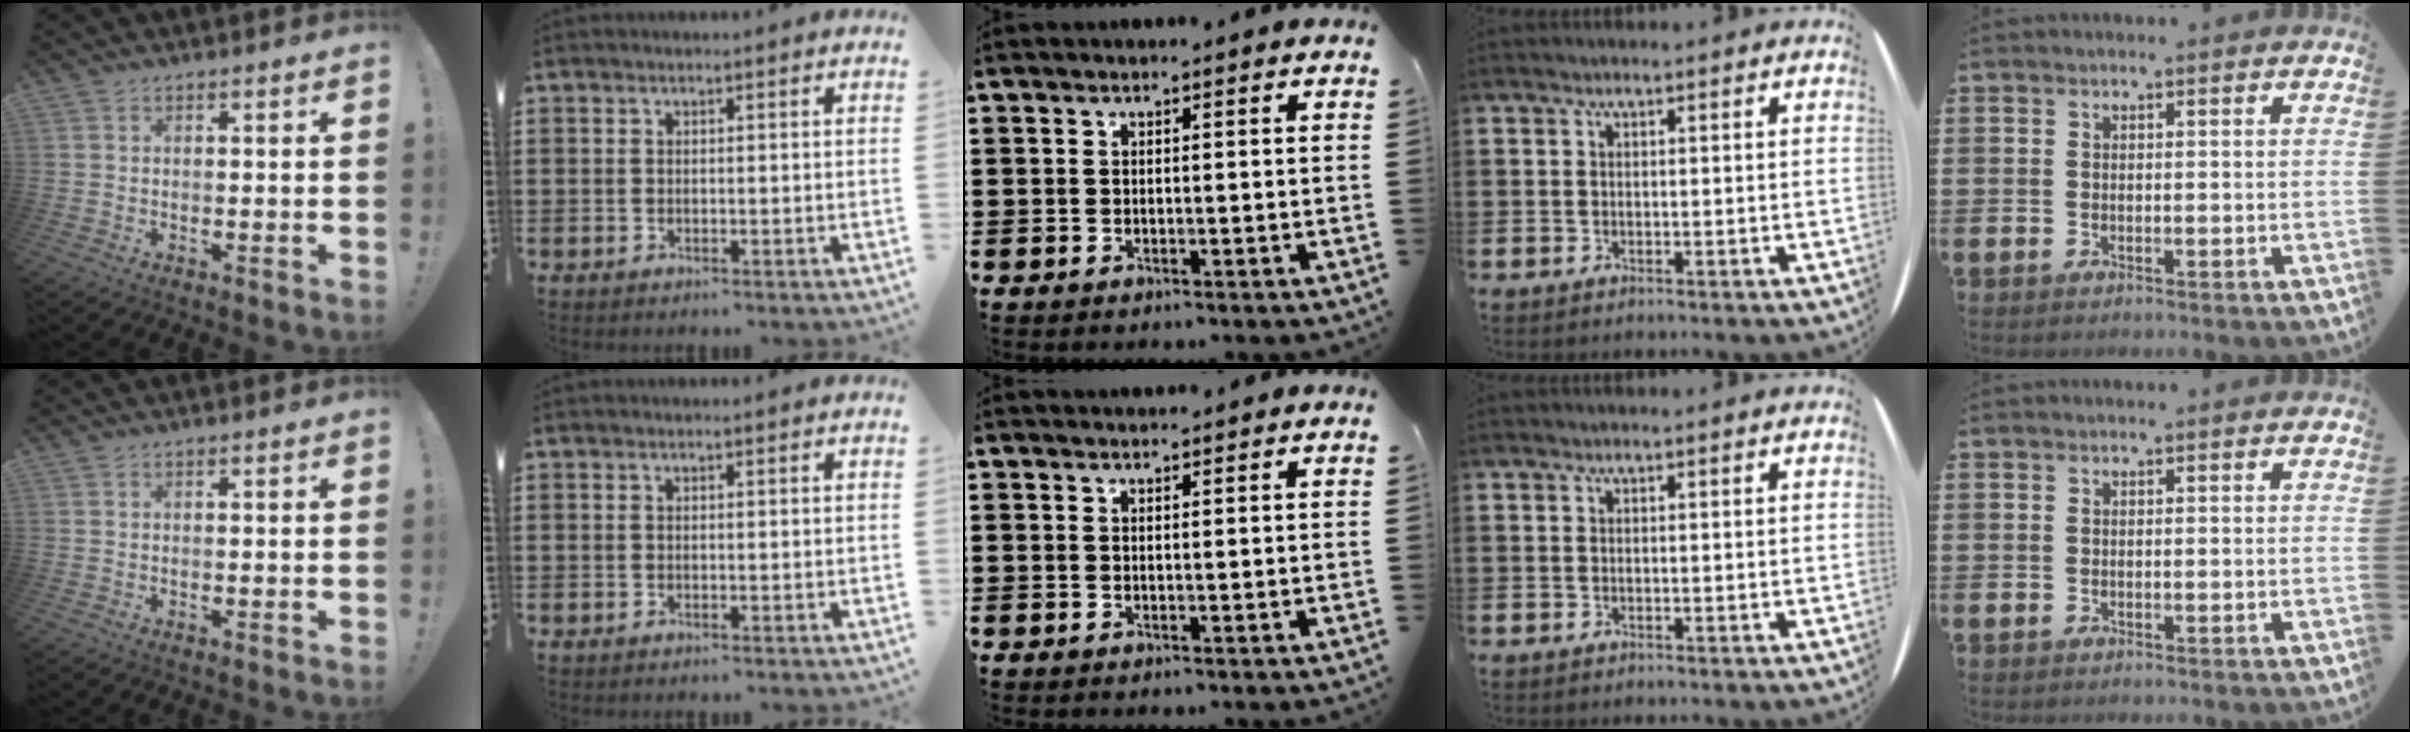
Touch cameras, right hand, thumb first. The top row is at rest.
{"middle": {"total": 1.1, "force": [1.1, 0.0, 0.0], "torque": [-0.001, -0.003, 0.021]}}